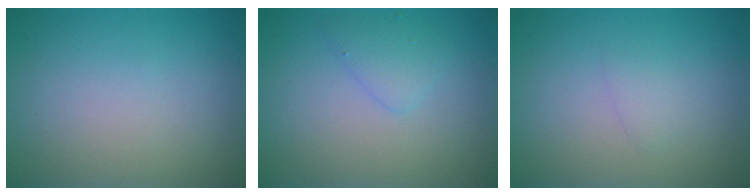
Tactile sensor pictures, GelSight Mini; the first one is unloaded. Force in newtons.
{"total": 1.7, "press": 1.6, "slide": 0.1}
{"total": 0.9, "press": 0.9, "slide": 0.0}